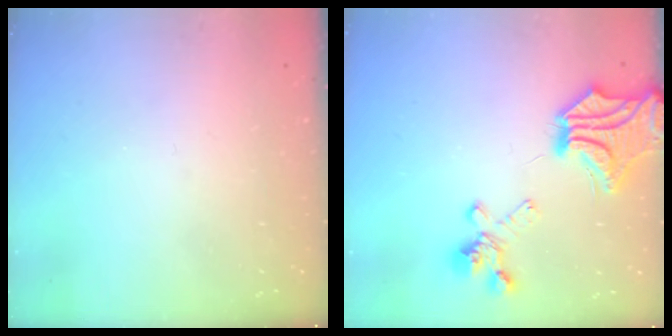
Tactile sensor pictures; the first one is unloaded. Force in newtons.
{"total": 6.8, "press": 6.1, "slide": 3.1}